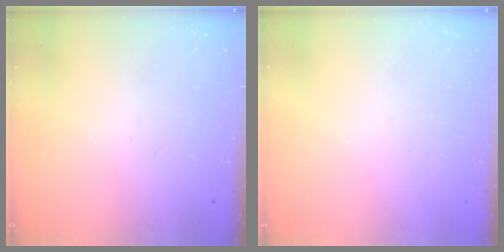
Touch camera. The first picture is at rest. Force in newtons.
{"total": 0.0}